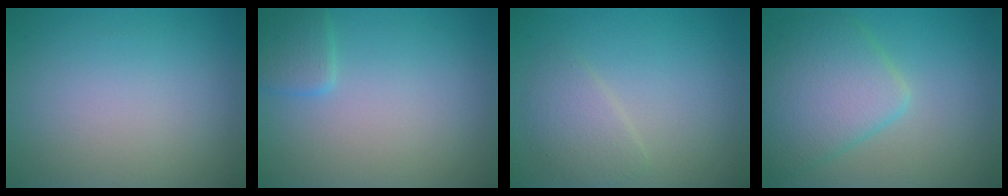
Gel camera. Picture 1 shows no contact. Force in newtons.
{"total": 1.8, "press": 1.8, "slide": 0.1}
{"total": 2.2, "press": 2.2, "slide": 0.1}
{"total": 5.7, "press": 5.7, "slide": 0.2}